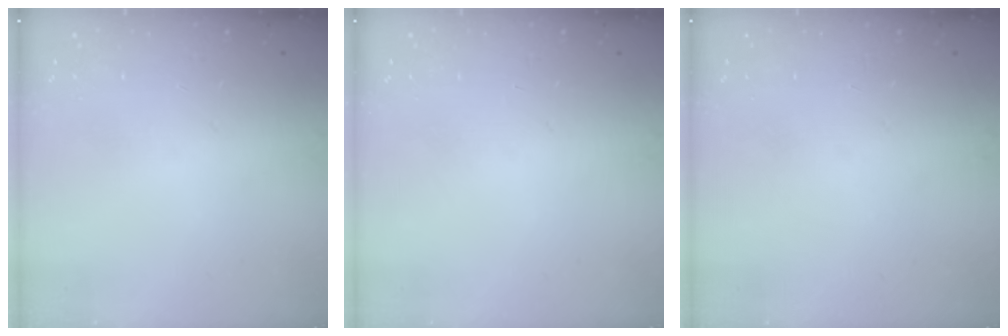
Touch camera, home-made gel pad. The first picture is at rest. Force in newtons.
{"total": 0.0}
{"total": 0.0}